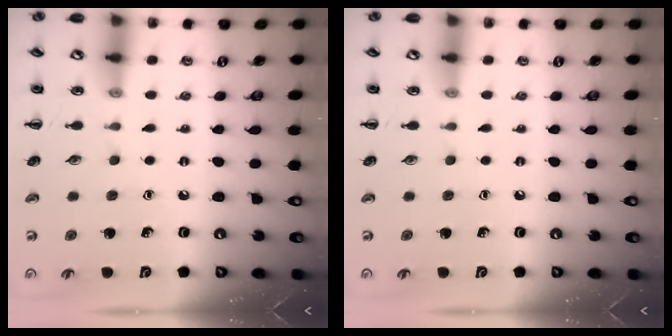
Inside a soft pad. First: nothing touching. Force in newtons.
{"total": 0.0}